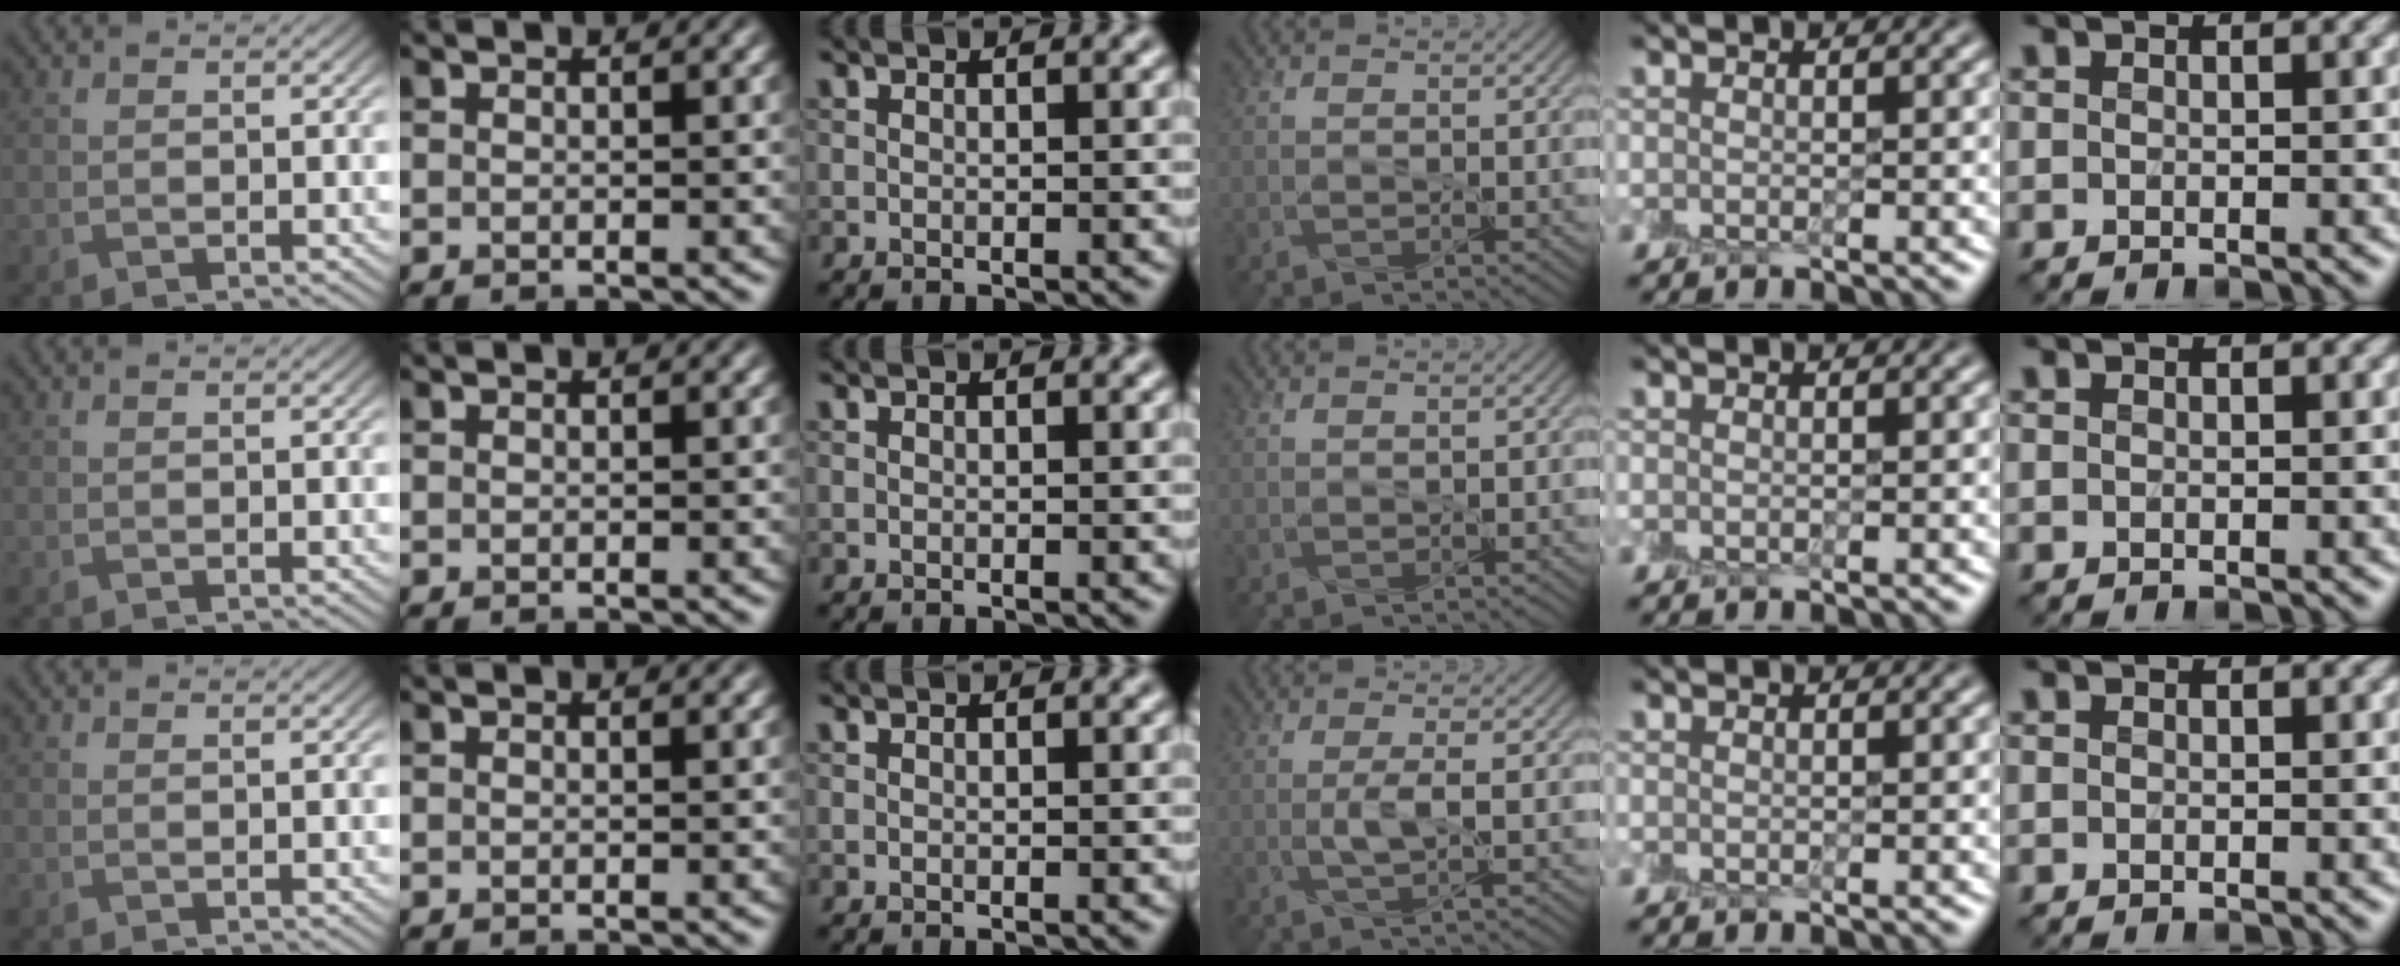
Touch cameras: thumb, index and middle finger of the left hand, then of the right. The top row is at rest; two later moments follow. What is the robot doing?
{"motion": "peel", "object": "lint roller sheet"}